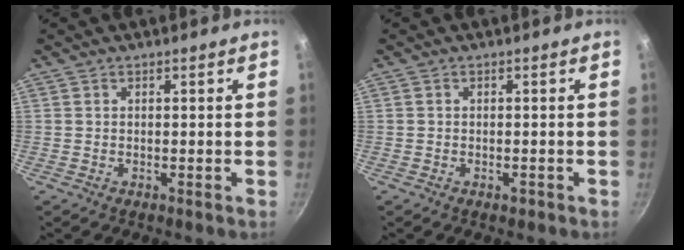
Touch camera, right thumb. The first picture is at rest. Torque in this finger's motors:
{"motor_torque": [0.05, 0.17, -0.22, 0.11, 0.05]}